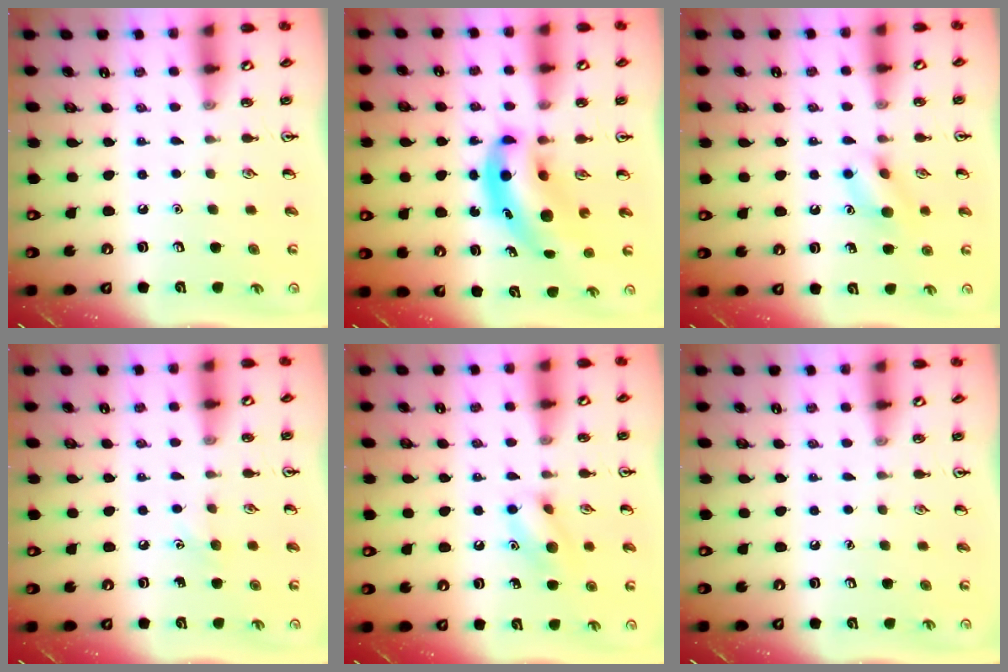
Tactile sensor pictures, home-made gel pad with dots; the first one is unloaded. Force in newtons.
{"total": 8.9, "press": 8.5, "slide": 2.5}
{"total": 9.7, "press": 9.7, "slide": 0.6}
{"total": 3.7, "press": 3.5, "slide": 1.3}
{"total": 10.0, "press": 9.8, "slide": 1.7}
{"total": 0.0}